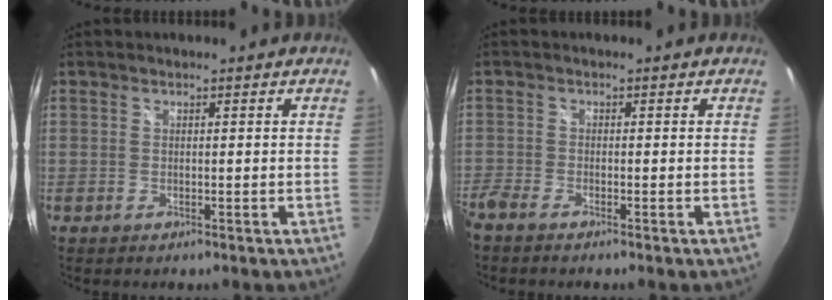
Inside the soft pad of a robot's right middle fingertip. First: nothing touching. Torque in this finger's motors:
{"motor_torque": [1.09, -1.04, 0.71, 0.21]}